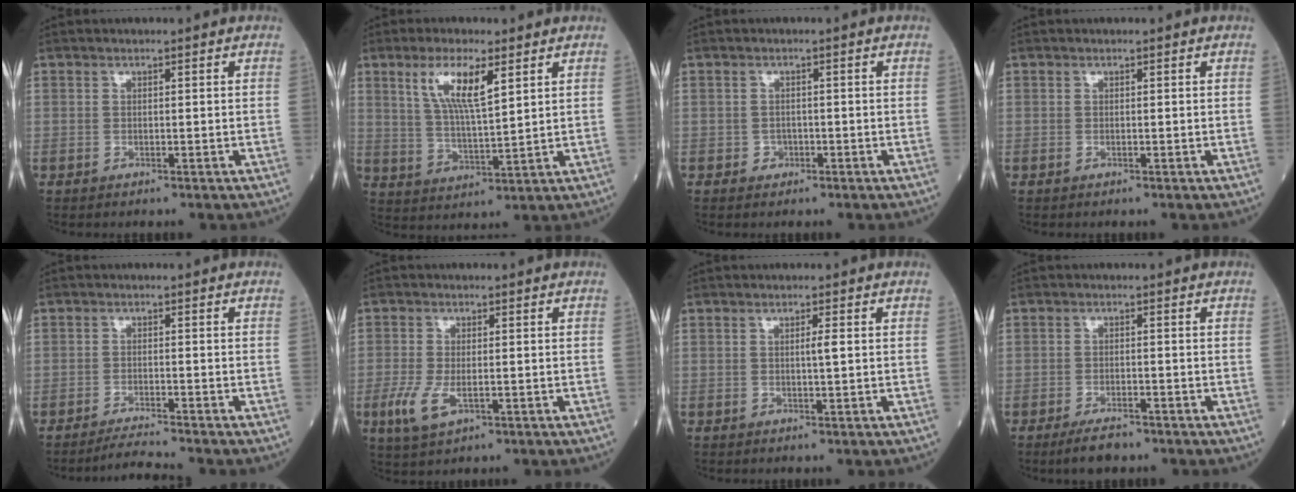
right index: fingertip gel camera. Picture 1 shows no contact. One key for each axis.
{"total": 8.2, "fx": 3.9, "fy": 1.5, "fz": 7.1, "tx": -0.140, "ty": -0.002, "tz": 0.077}
{"total": 1.3, "fx": -0.5, "fy": 1.2, "fz": 0.2, "tx": 0.001, "ty": 0.006, "tz": -0.005}
{"total": 0.0}
{"total": 3.4, "fx": -3.1, "fy": -1.3, "fz": 0.4, "tx": -0.015, "ty": -0.020, "tz": -0.057}
{"total": 5.4, "fx": -1.7, "fy": 2.3, "fz": 4.5, "tx": -0.102, "ty": -0.011, "tz": -0.028}
{"total": 1.2, "fx": 0.1, "fy": -0.1, "fz": 1.2, "tx": -0.022, "ty": 0.000, "tz": 0.001}
{"total": 3.8, "fx": -2.9, "fy": 1.1, "fz": 2.3, "tx": -0.045, "ty": -0.004, "tz": -0.048}